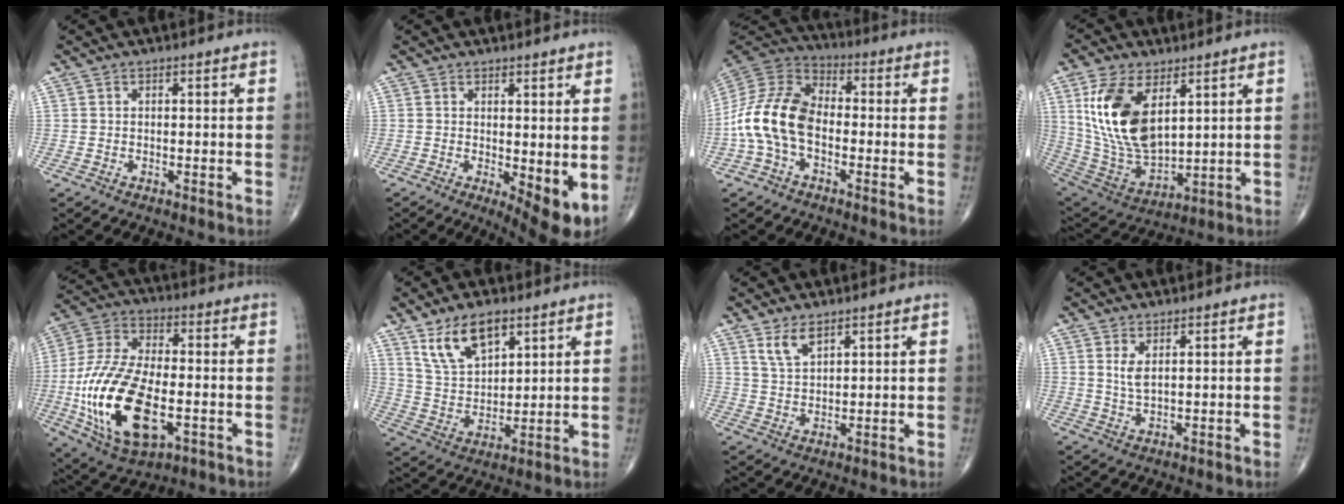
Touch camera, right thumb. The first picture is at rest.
{"total": 6.8, "force": [-0.2, 2.3, 6.4], "torque": [-0.087, -0.019, 0.004]}
{"total": 14.6, "force": [-3.0, 9.2, 11.0], "torque": [-0.218, 0.039, -0.067]}
{"total": 17.9, "force": [5.9, 9.5, 14.0], "torque": [-0.261, -0.027, 0.126]}
{"total": 22.6, "force": [-4.9, 11.4, 18.8], "torque": [-0.383, 0.007, -0.077]}
{"total": 11.1, "force": [6.6, 5.5, 7.0], "torque": [-0.115, -0.031, 0.136]}
{"total": 4.3, "force": [2.9, 1.7, 2.7], "torque": [-0.048, -0.017, 0.061]}
{"total": 2.7, "force": [1.0, 0.9, 2.3], "torque": [-0.046, -0.009, 0.027]}